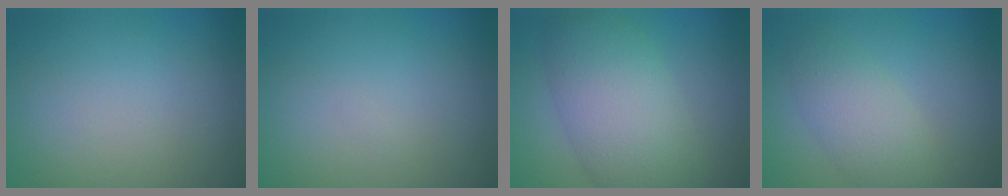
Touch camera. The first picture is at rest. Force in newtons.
{"total": 0.0}
{"total": 7.3, "press": 7.3, "slide": 0.5}
{"total": 3.6, "press": 3.5, "slide": 0.2}